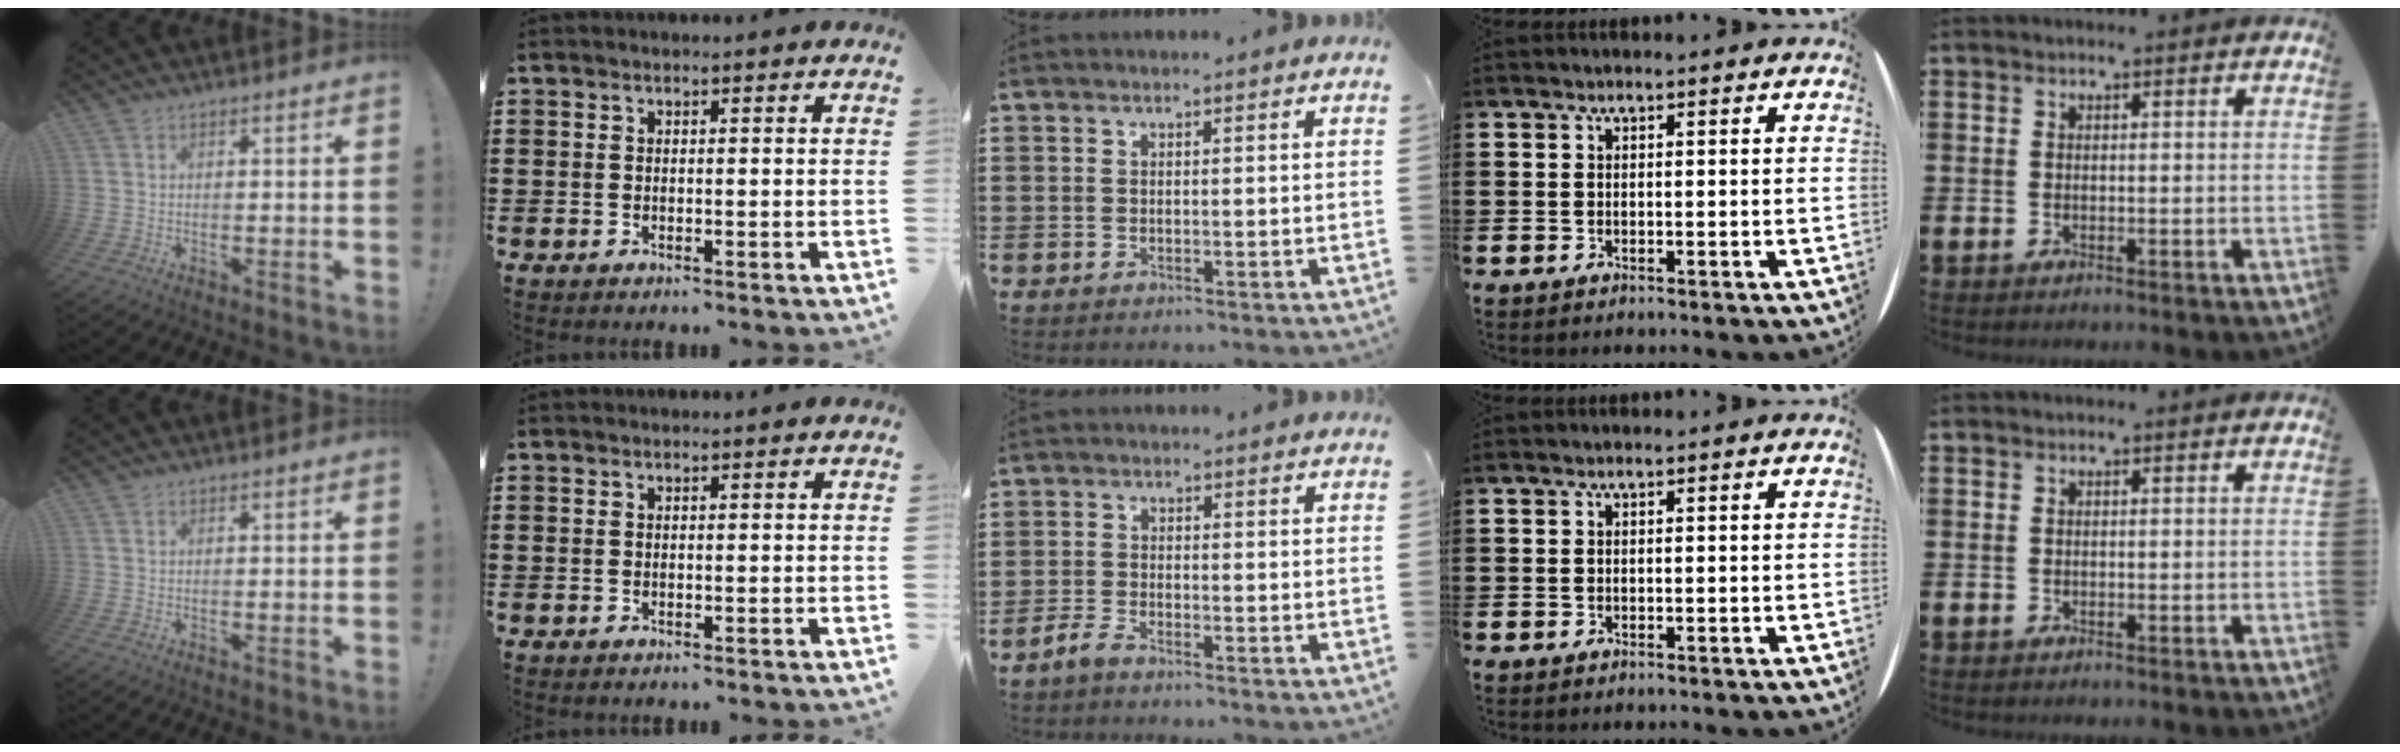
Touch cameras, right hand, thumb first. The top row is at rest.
{"middle": {"total": 2.6, "force": [-2.3, 0.6, 1.2], "torque": [-0.036, 0.002, -0.049]}}